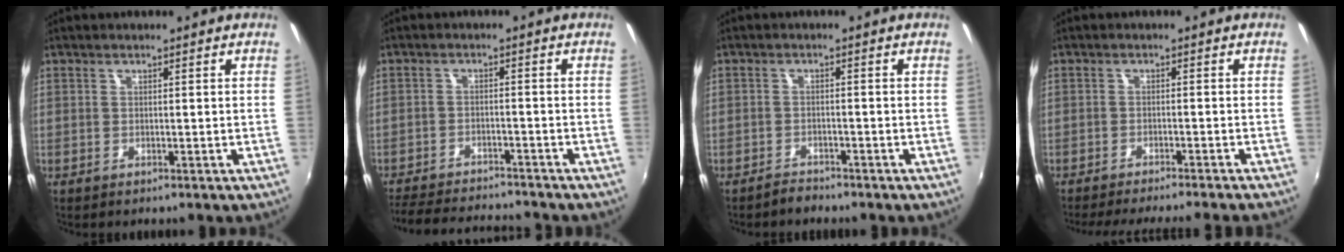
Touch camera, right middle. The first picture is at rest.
{"total": 13.5, "force": [-12.4, 2.1, 4.9], "torque": [-0.118, -0.012, -0.192]}
{"total": 1.9, "force": [-1.8, 0.6, 0.2], "torque": [-0.010, 0.003, -0.033]}
{"total": 10.5, "force": [-9.3, -0.7, 4.7], "torque": [-0.097, -0.019, -0.134]}